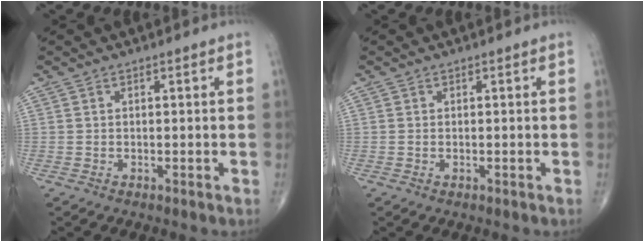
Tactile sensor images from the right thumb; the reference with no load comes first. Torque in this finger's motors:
{"motor_torque": [-0.34, -0.05, -0.18, -0.11, 0.06]}